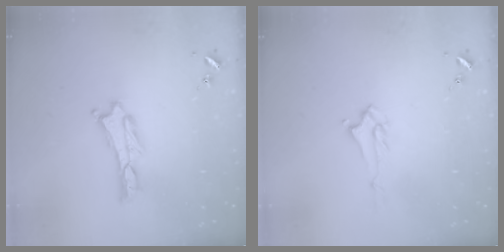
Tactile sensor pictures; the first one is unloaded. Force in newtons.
{"total": 1.4, "press": 1.4, "slide": 0.3}